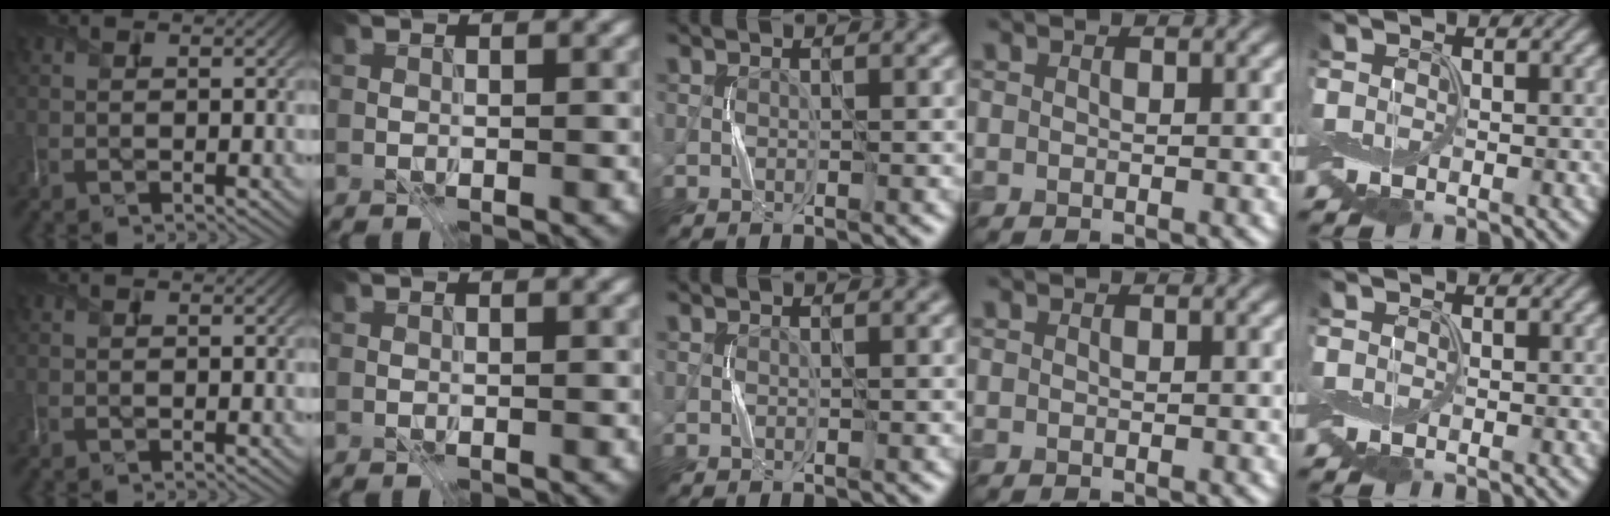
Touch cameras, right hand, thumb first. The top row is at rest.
{}